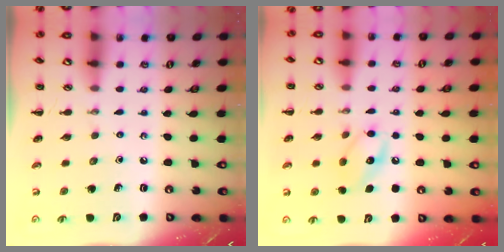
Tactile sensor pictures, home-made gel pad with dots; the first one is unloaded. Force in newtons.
{"total": 10.0, "press": 9.9, "slide": 0.9}